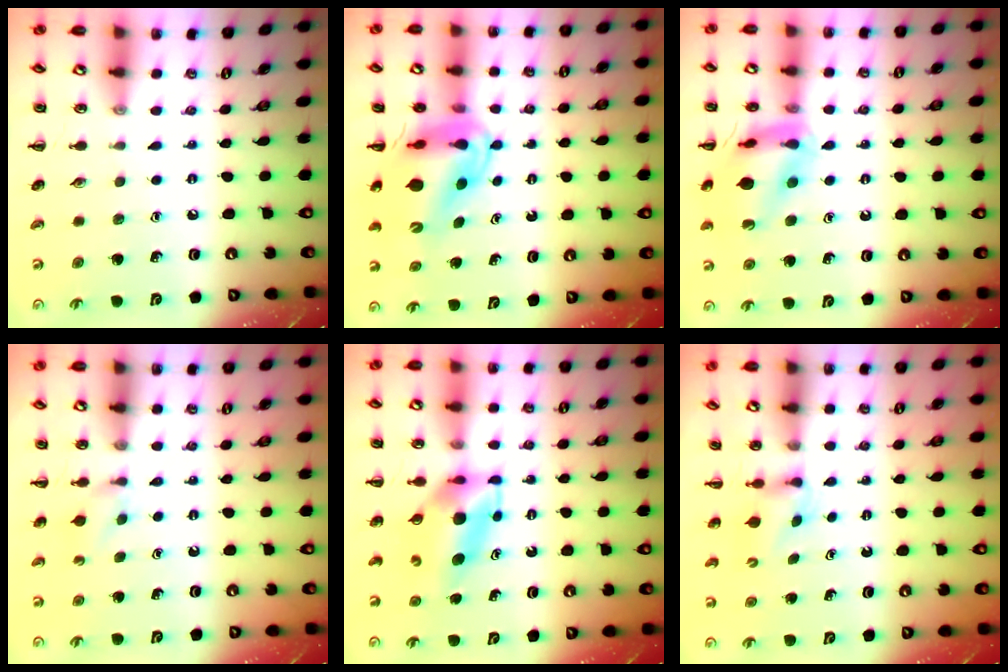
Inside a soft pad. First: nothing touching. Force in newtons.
{"total": 12.2, "press": 11.6, "slide": 3.8}
{"total": 15.1, "press": 15.0, "slide": 1.1}
{"total": 2.9, "press": 2.7, "slide": 1.0}
{"total": 5.6, "press": 5.6, "slide": 0.9}
{"total": 2.2, "press": 1.9, "slide": 1.0}